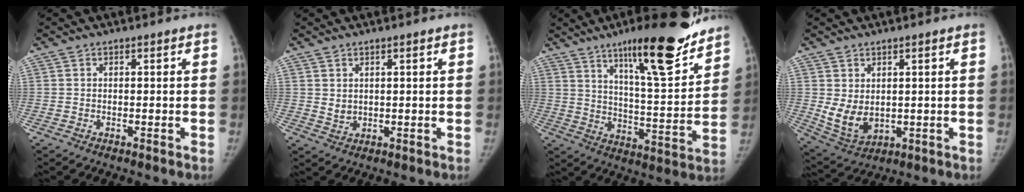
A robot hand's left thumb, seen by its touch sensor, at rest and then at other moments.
{"total": 2.4, "force": [1.1, 1.6, 1.5], "torque": [-0.020, -0.012, 0.026]}
{"total": 20.9, "force": [14.5, 4.1, 14.5], "torque": [-0.184, -0.082, 0.227]}
{"total": 7.2, "force": [0.8, 5.0, 5.2], "torque": [-0.081, -0.018, 0.036]}